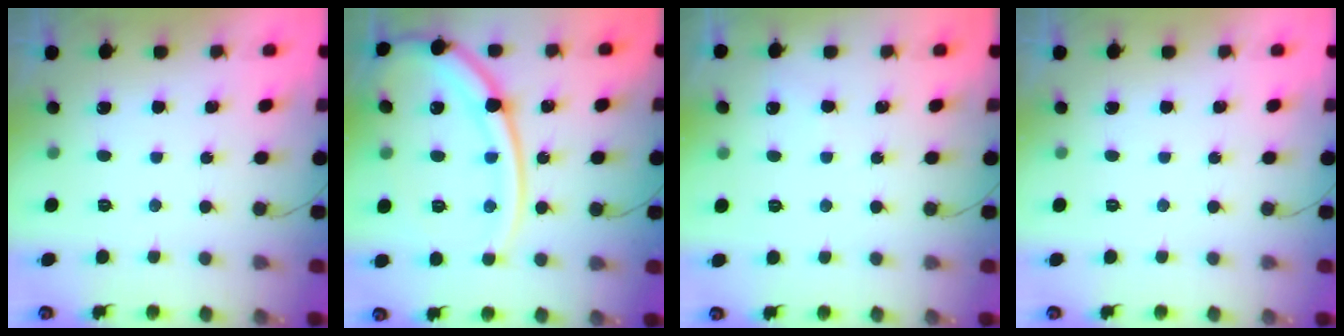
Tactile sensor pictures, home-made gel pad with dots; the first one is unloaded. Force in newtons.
{"total": 18.3, "press": 18.2, "slide": 2.3}
{"total": 2.7, "press": 2.6, "slide": 0.5}
{"total": 0.0}